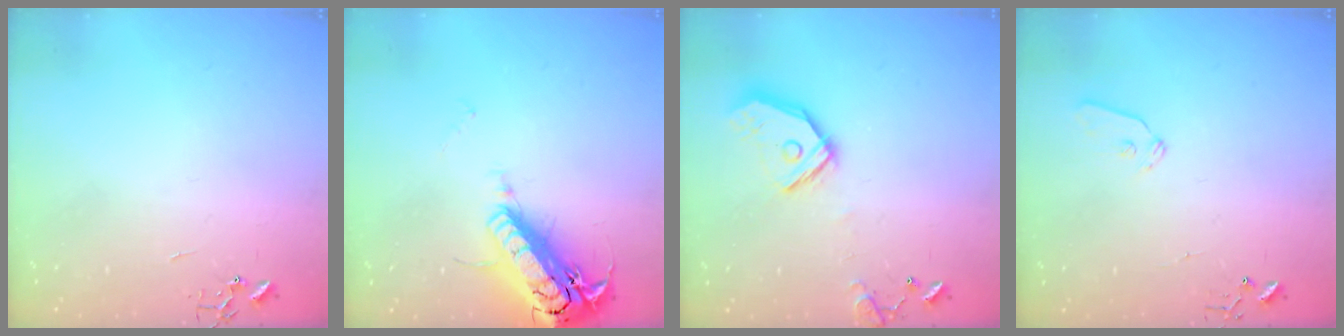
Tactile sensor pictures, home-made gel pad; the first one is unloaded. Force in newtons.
{"total": 21.3, "press": 20.9, "slide": 4.0}
{"total": 15.9, "press": 15.7, "slide": 2.6}
{"total": 6.0, "press": 5.9, "slide": 0.8}